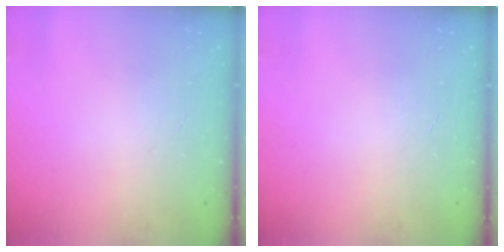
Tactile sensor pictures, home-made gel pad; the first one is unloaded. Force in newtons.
{"total": 0.0}